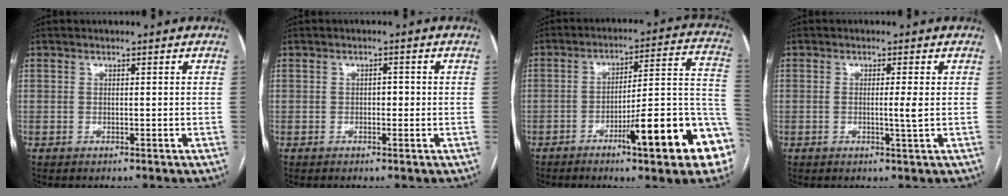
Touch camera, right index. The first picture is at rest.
{"total": 1.3, "force": [-0.2, 0.8, 1.1], "torque": [-0.010, 0.004, -0.005]}
{"total": 18.0, "force": [-7.7, 1.9, 16.1], "torque": [-0.151, 0.018, -0.105]}
{"total": 2.2, "force": [-0.1, -0.5, 2.2], "torque": [-0.037, -0.003, -0.005]}